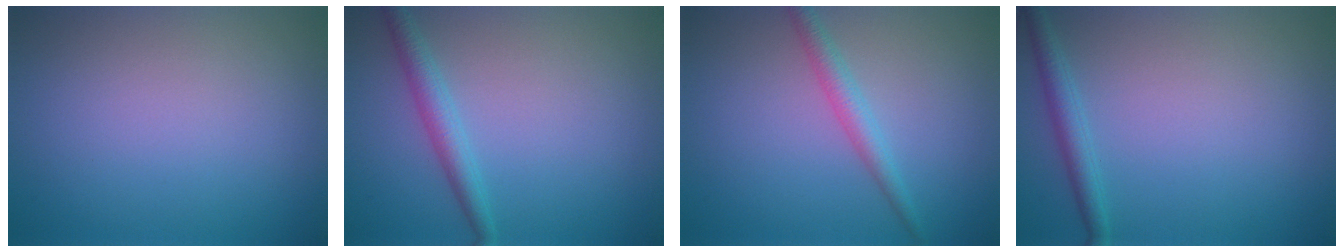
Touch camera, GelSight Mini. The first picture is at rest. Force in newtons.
{"total": 2.4, "press": 2.4, "slide": 0.1}
{"total": 2.2, "press": 2.2, "slide": 0.0}
{"total": 2.0, "press": 2.0, "slide": 0.1}